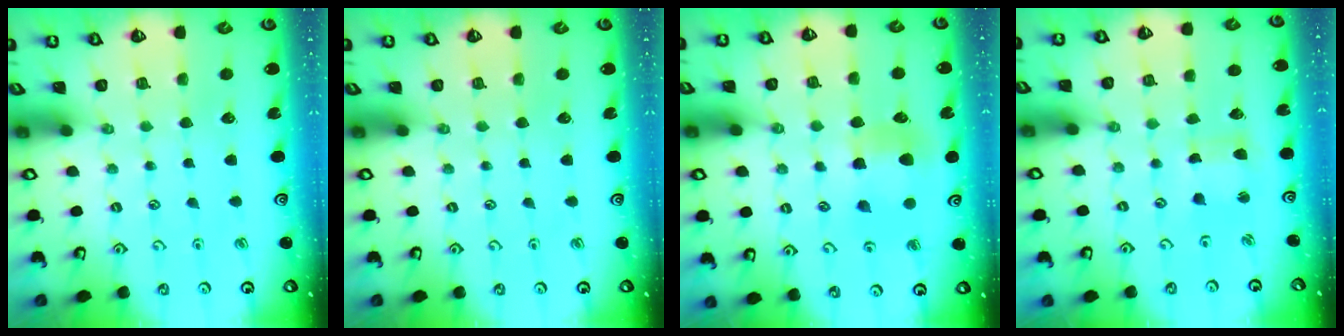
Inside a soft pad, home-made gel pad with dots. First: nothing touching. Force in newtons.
{"total": 0.0}
{"total": 7.5, "press": 7.5, "slide": 0.3}
{"total": 3.2, "press": 3.2, "slide": 0.3}